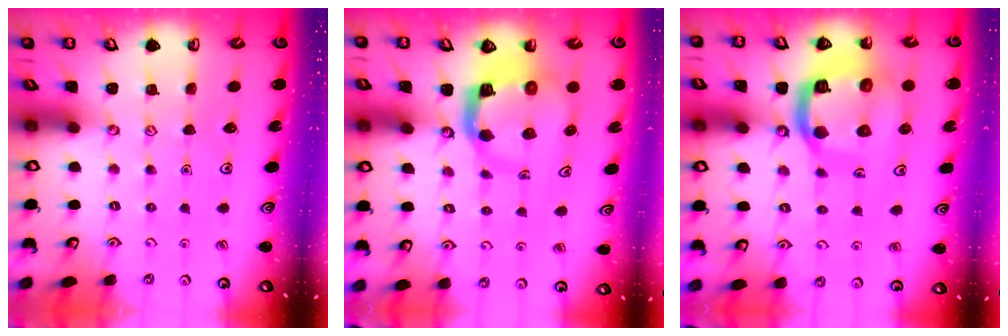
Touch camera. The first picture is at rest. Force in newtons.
{"total": 6.4, "press": 6.4, "slide": 0.7}
{"total": 15.8, "press": 15.7, "slide": 1.9}